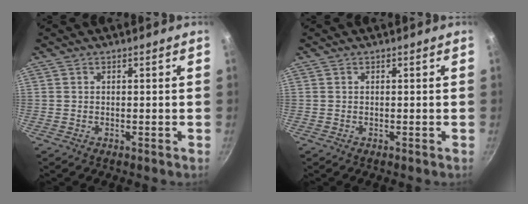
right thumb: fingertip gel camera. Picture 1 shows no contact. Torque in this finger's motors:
{"motor_torque": [-0.25, -0.04, 0.06, -0.01, 0.00]}